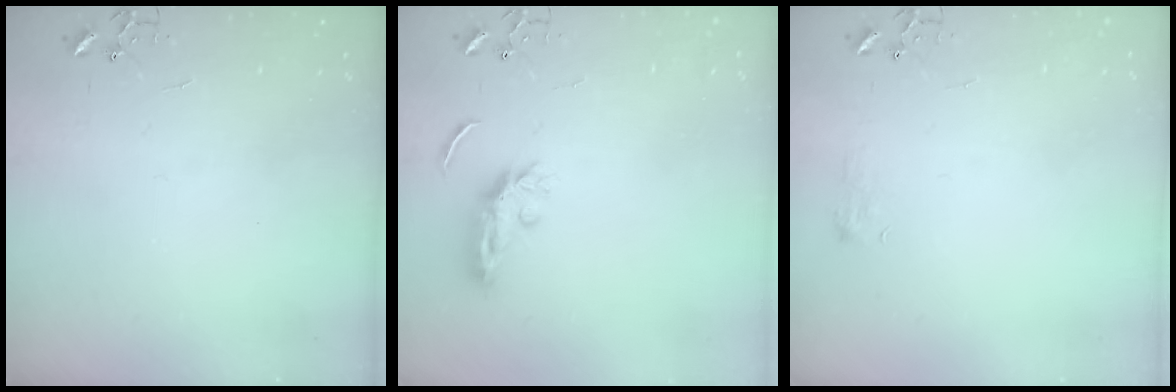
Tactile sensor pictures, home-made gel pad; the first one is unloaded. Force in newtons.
{"total": 5.6, "press": 5.6, "slide": 0.5}
{"total": 6.0, "press": 6.0, "slide": 0.6}